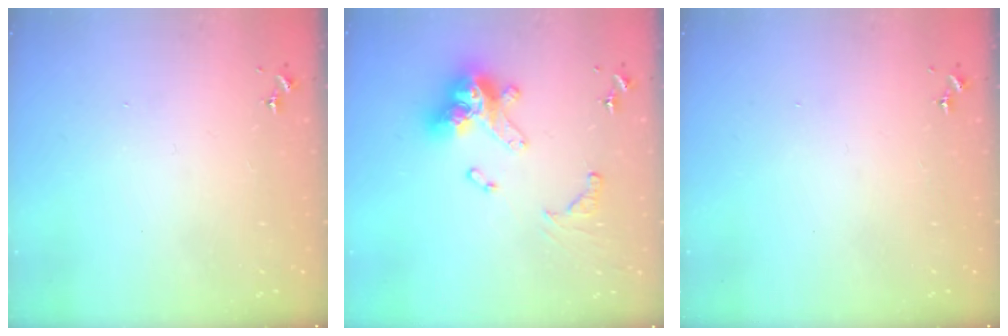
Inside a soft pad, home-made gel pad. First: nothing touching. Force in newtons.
{"total": 17.9, "press": 17.8, "slide": 1.9}
{"total": 0.0}